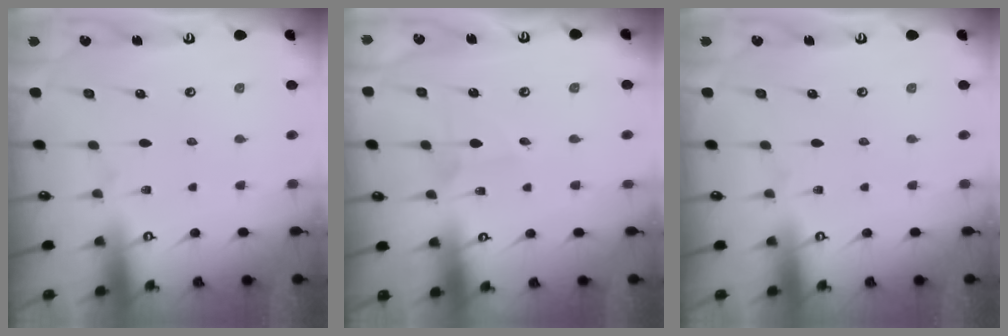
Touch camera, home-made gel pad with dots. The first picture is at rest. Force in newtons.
{"total": 2.7, "press": 2.7, "slide": 0.2}
{"total": 0.0}